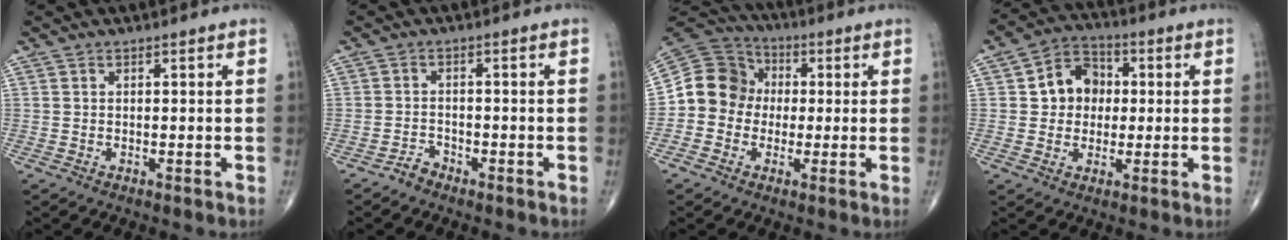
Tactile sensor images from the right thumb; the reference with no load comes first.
{"total": 2.1, "force": [-1.8, 1.0, 0.2], "torque": [-0.001, 0.006, -0.035]}
{"total": 11.4, "force": [-0.4, 10.4, 4.7], "torque": [-0.066, 0.033, -0.019]}
{"total": 9.1, "force": [0.9, 7.7, 4.7], "torque": [-0.037, 0.015, 0.004]}